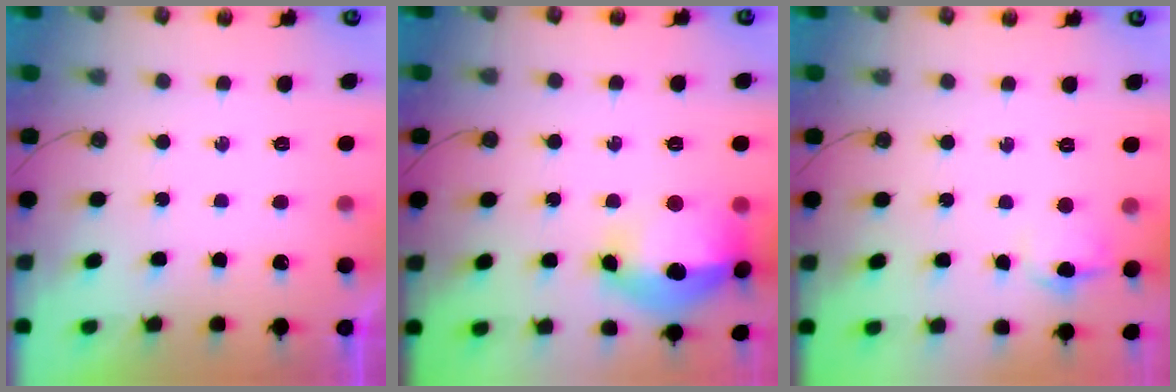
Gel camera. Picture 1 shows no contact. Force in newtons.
{"total": 18.0, "press": 17.9, "slide": 1.8}
{"total": 5.9, "press": 5.8, "slide": 1.5}